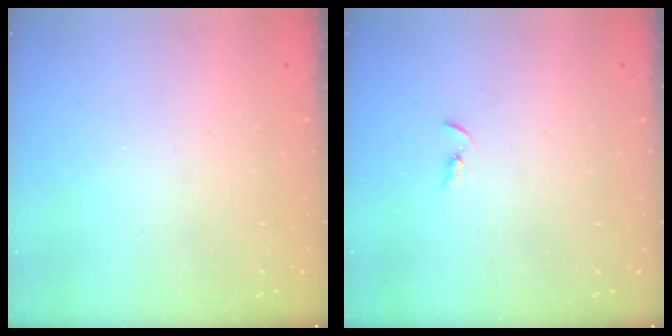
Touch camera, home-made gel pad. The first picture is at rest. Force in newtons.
{"total": 2.2, "press": 2.2, "slide": 0.2}